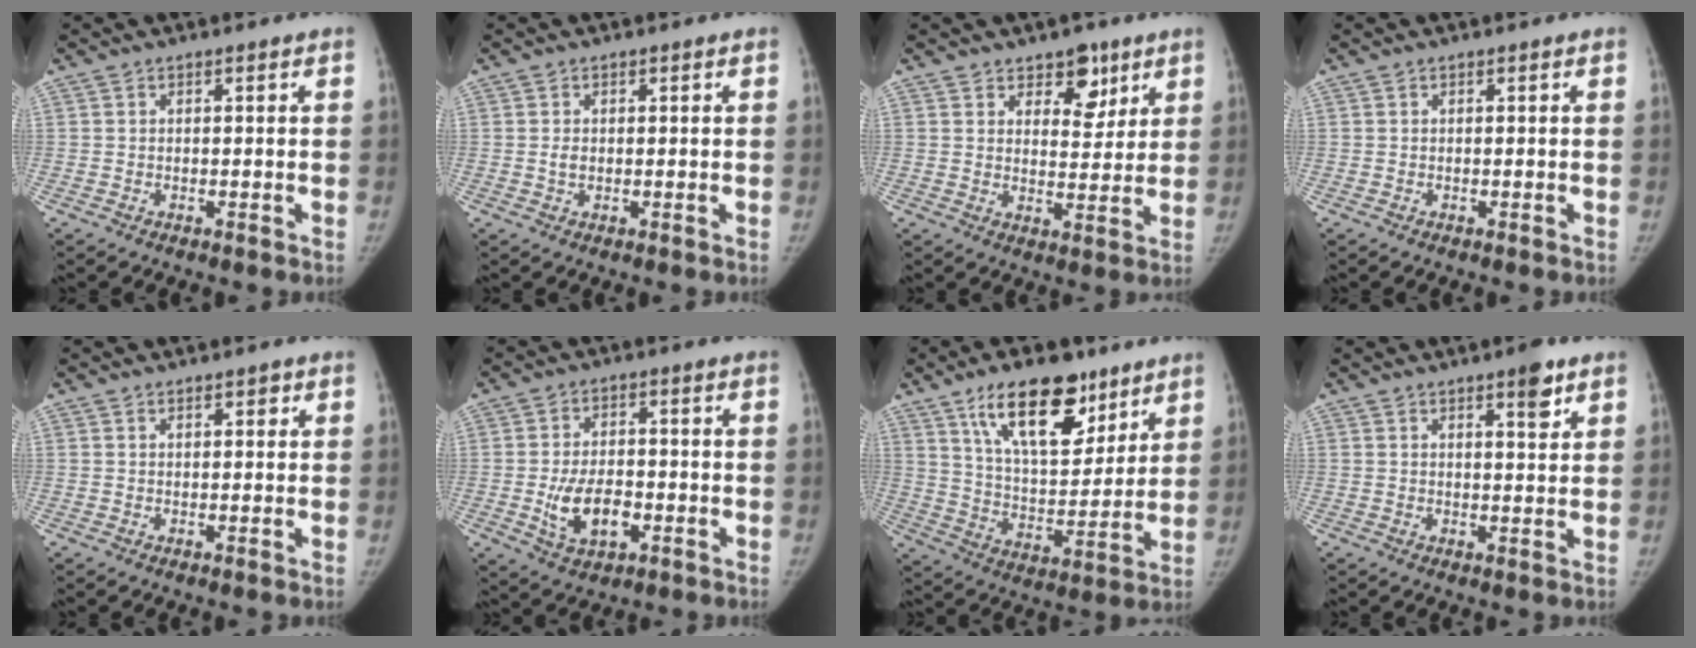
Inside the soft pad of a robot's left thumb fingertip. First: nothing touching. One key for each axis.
{"total": 1.5, "fx": 0.1, "fy": 1.1, "fz": 1.0, "tx": -0.015, "ty": 0.000, "tz": 0.003}
{"total": 7.2, "fx": 4.4, "fy": 4.3, "fz": 3.6, "tx": -0.014, "ty": -0.027, "tz": 0.066}
{"total": 0.0}
{"total": 1.4, "fx": 0.9, "fy": 0.7, "fz": 0.8, "tx": -0.003, "ty": -0.002, "tz": 0.010}
{"total": 9.0, "fx": -2.3, "fy": 5.4, "fz": 6.8, "tx": -0.109, "ty": 0.008, "tz": -0.033}
{"total": 18.6, "fx": 11.2, "fy": 8.6, "fz": 12.1, "tx": -0.148, "ty": -0.057, "tz": 0.194}
{"total": 4.5, "fx": 2.8, "fy": 1.2, "fz": 3.4, "tx": -0.039, "ty": -0.016, "tz": 0.037}